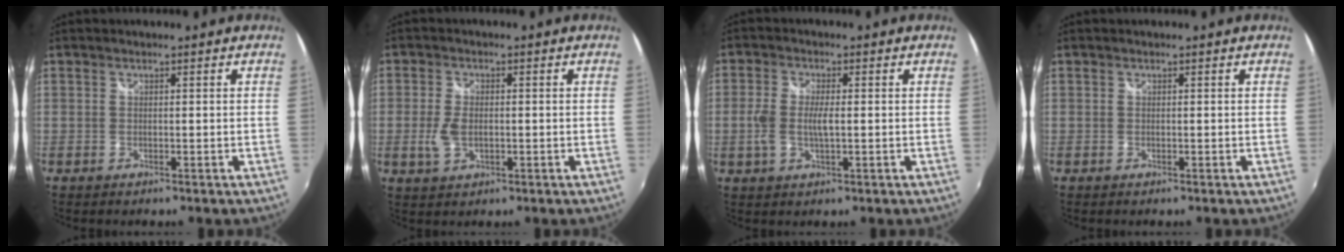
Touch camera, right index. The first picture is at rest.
{"total": 4.9, "force": [-0.8, 2.8, 3.9], "torque": [-0.088, -0.003, -0.014]}
{"total": 5.6, "force": [-0.5, 2.3, 5.0], "torque": [-0.101, -0.003, -0.012]}
{"total": 0.0}